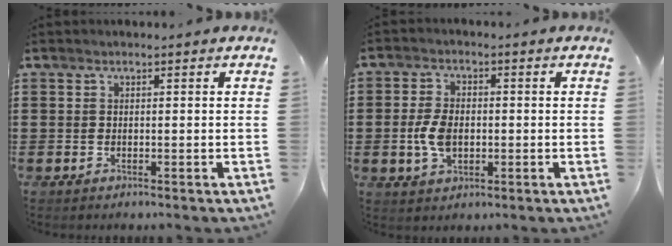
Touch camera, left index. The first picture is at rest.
{"total": 5.3, "force": [-0.6, 3.1, 4.2], "torque": [-0.107, -0.002, -0.018]}